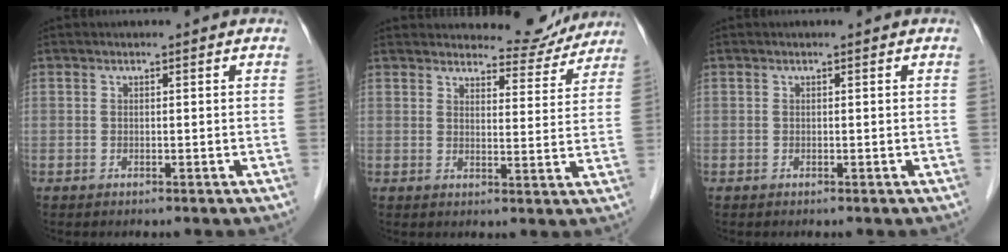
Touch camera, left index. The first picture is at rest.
{"total": 8.1, "force": [7.8, 2.0, 0.5], "torque": [0.004, -0.011, 0.090]}
{"total": 0.0}